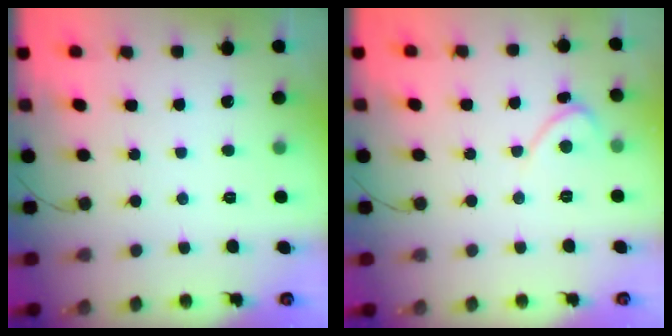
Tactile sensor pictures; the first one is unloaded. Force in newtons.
{"total": 2.2, "press": 2.2, "slide": 0.2}